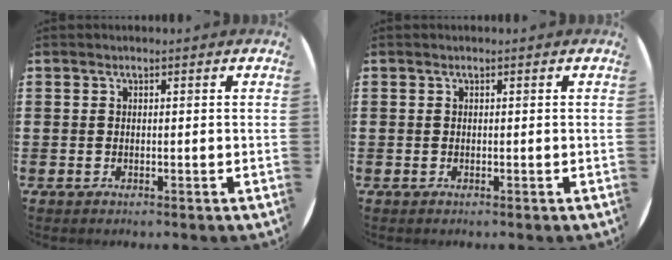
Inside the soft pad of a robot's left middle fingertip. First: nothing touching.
{"total": 0.0}